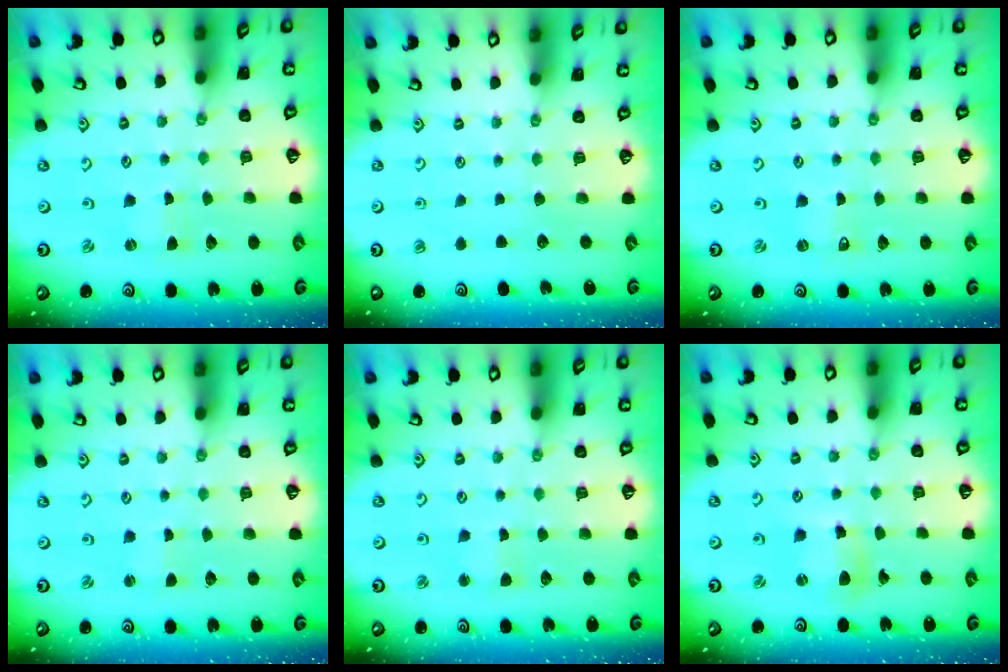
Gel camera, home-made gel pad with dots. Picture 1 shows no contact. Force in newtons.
{"total": 0.0}
{"total": 0.0}
{"total": 0.0}
{"total": 2.5, "press": 2.5, "slide": 0.5}
{"total": 6.9, "press": 6.8, "slide": 1.2}